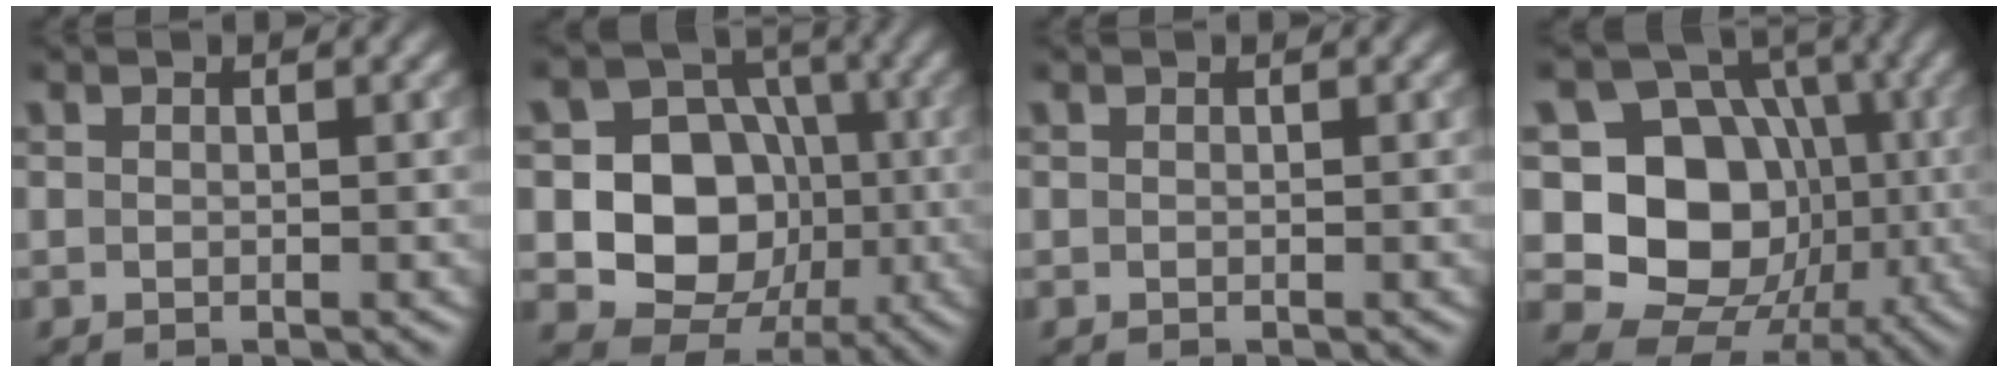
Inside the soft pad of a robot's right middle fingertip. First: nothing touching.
{"total": 9.6, "force": [-1.3, 8.1, 4.9], "torque": [-0.064, -0.004, -0.043]}
{"total": 0.0}
{"total": 13.0, "force": [-1.2, 10.8, 7.1], "torque": [-0.114, -0.007, -0.043]}